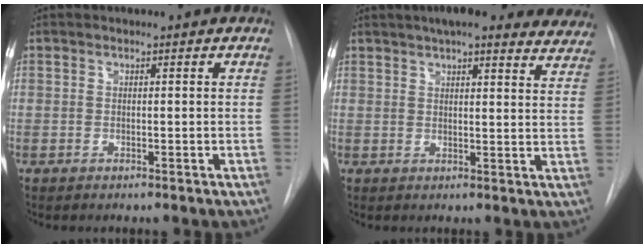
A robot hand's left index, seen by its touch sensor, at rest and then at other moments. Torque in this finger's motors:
{"motor_torque": [0.74, -0.45, 0.52, 0.16]}